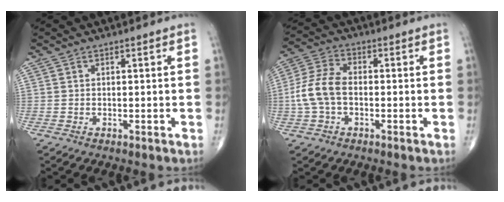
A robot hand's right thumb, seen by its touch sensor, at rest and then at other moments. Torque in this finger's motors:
{"motor_torque": [0.03, 0.35, 1.08, -0.25, 0.34]}